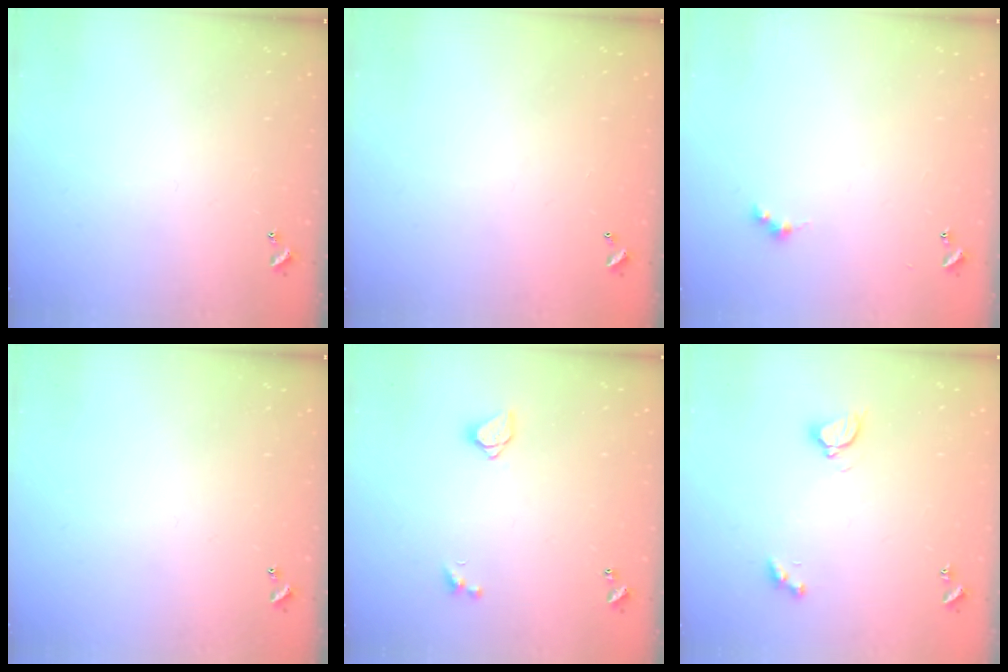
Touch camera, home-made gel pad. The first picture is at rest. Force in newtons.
{"total": 2.9, "press": 2.9, "slide": 0.1}
{"total": 2.6, "press": 2.6, "slide": 0.5}
{"total": 0.0}
{"total": 1.5, "press": 1.5, "slide": 0.3}
{"total": 3.4, "press": 3.3, "slide": 0.4}